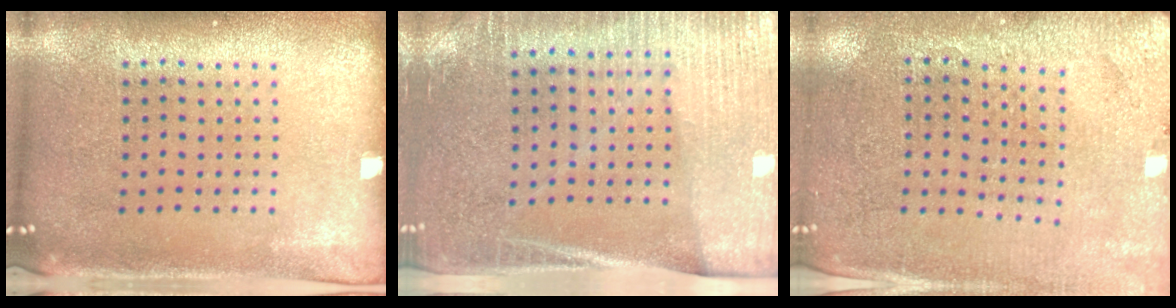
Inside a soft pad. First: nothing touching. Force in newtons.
{"total": 3.1, "press": 2.9, "slide": 1.2}
{"total": 2.8, "press": 2.8, "slide": 0.5}